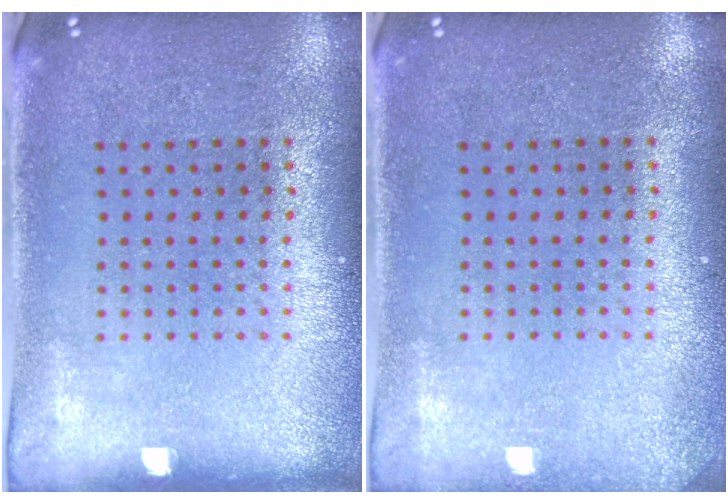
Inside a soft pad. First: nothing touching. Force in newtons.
{"total": 1.0, "press": 1.0, "slide": 0.1}